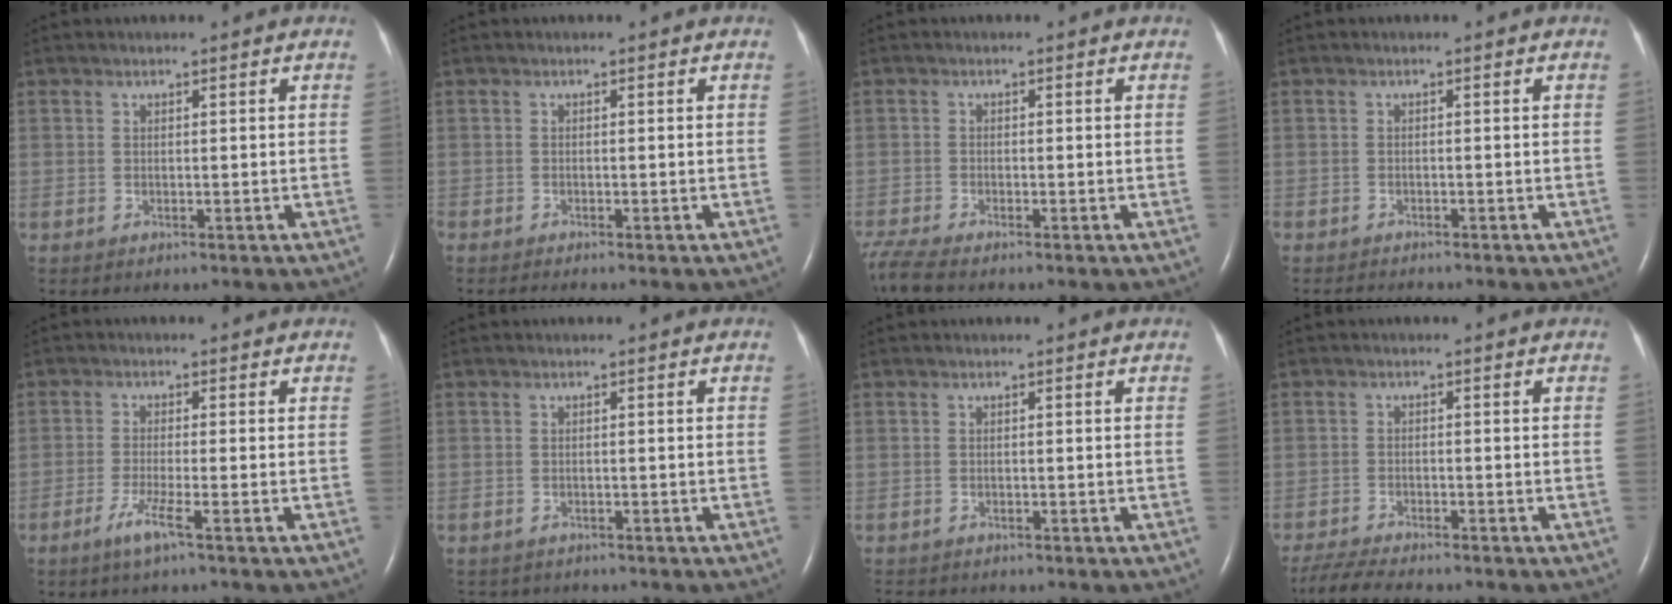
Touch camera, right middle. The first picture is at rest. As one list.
[{"total": 1.7, "force": [-1.5, -0.2, 0.8], "torque": [-0.017, -0.004, -0.025]}, {"total": 3.6, "force": [-3.2, -0.2, 1.6], "torque": [-0.045, -0.016, -0.068]}, {"total": 2.6, "force": [-2.5, 0.3, 0.8], "torque": [-0.015, -0.009, -0.036]}, {"total": 3.4, "force": [-2.0, -0.6, 2.7], "torque": [-0.062, -0.010, -0.043]}, {"total": 2.4, "force": [-2.2, 0.9, 0.1], "torque": [-0.002, -0.004, -0.029]}, {"total": 2.0, "force": [-1.8, 0.7, 0.5], "torque": [-0.009, -0.005, -0.025]}, {"total": 6.7, "force": [-6.1, 0.2, 2.9], "torque": [-0.055, -0.022, -0.104]}]